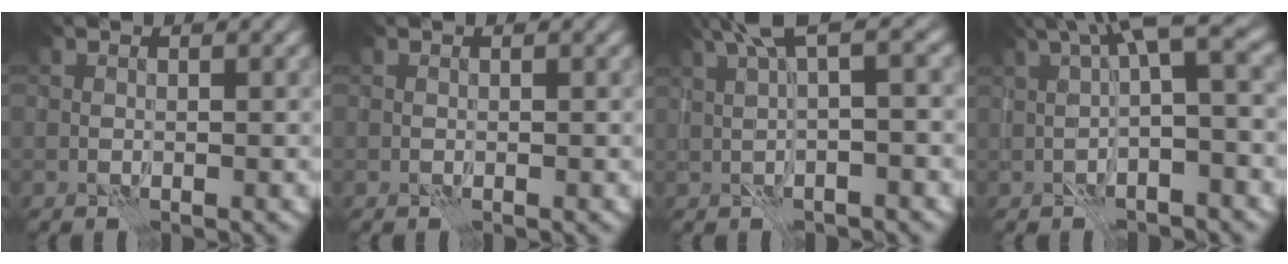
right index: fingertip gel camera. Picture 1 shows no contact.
{"total": 0.0}
{"total": 4.6, "force": [1.4, 0.8, 4.4], "torque": [-0.079, 0.017, 0.023]}
{"total": 6.8, "force": [1.2, 1.7, 6.5], "torque": [-0.097, 0.024, 0.010]}